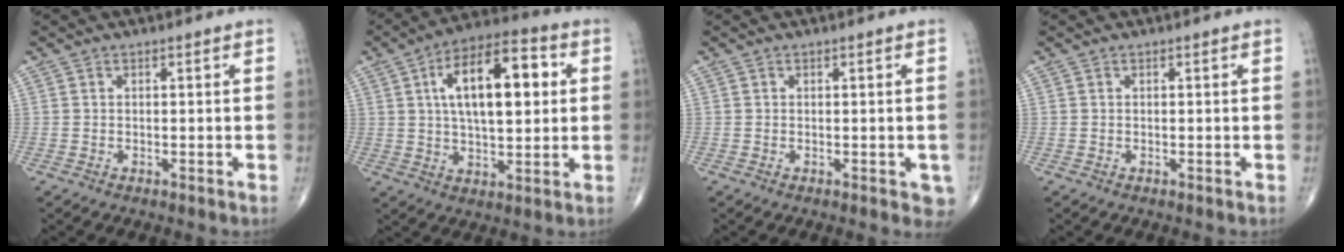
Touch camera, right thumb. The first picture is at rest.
{"total": 17.2, "force": [3.7, 7.8, 14.8], "torque": [-0.222, 0.013, 0.054]}
{"total": 2.8, "force": [-0.8, 1.5, 2.2], "torque": [-0.003, 0.000, -0.011]}
{"total": 0.0}